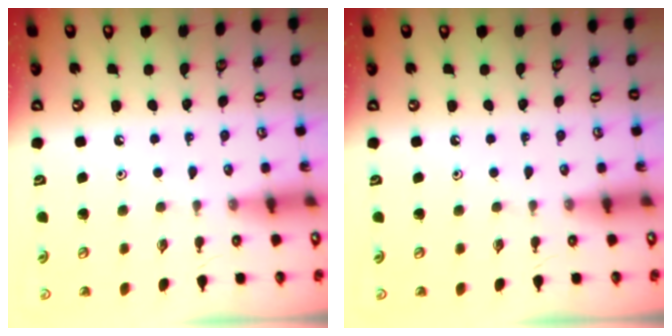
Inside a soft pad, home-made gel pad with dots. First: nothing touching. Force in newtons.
{"total": 0.0}